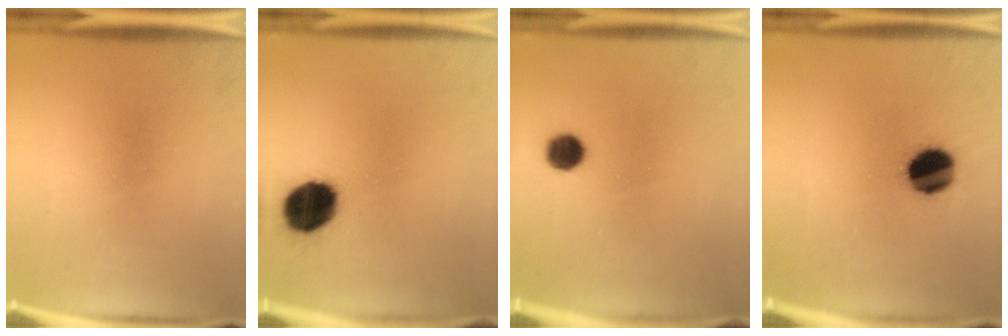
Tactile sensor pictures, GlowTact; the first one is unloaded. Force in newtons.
{"total": 14.5}
{"total": 4.8}
{"total": 12.7}